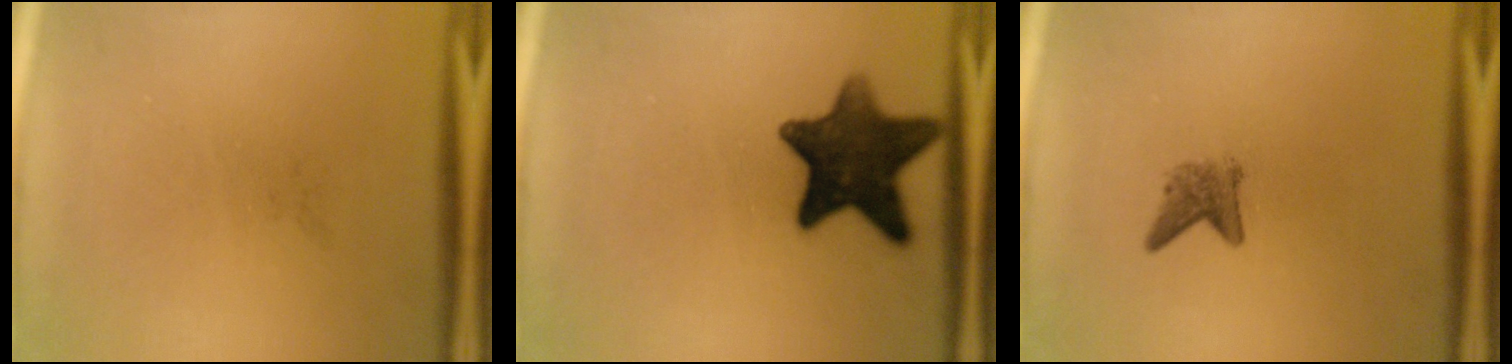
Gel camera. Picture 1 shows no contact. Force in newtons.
{"total": 12.7}
{"total": 2.1}